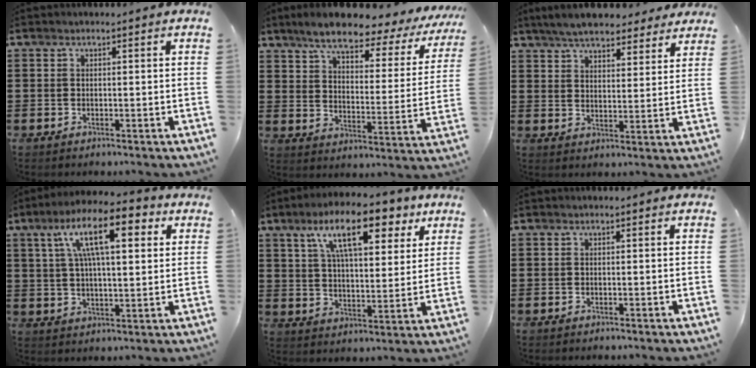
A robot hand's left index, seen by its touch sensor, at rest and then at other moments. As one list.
[{"total": 7.8, "force": [6.4, 1.3, 4.2], "torque": [-0.094, -0.038, 0.102]}, {"total": 6.3, "force": [5.9, 1.3, 1.9], "torque": [-0.060, -0.012, 0.109]}, {"total": 13.7, "force": [6.0, 4.4, 11.5], "torque": [-0.214, 0.007, 0.100]}, {"total": 13.9, "force": [8.5, 4.3, 10.2], "torque": [-0.177, -0.019, 0.141]}, {"total": 0.0}]